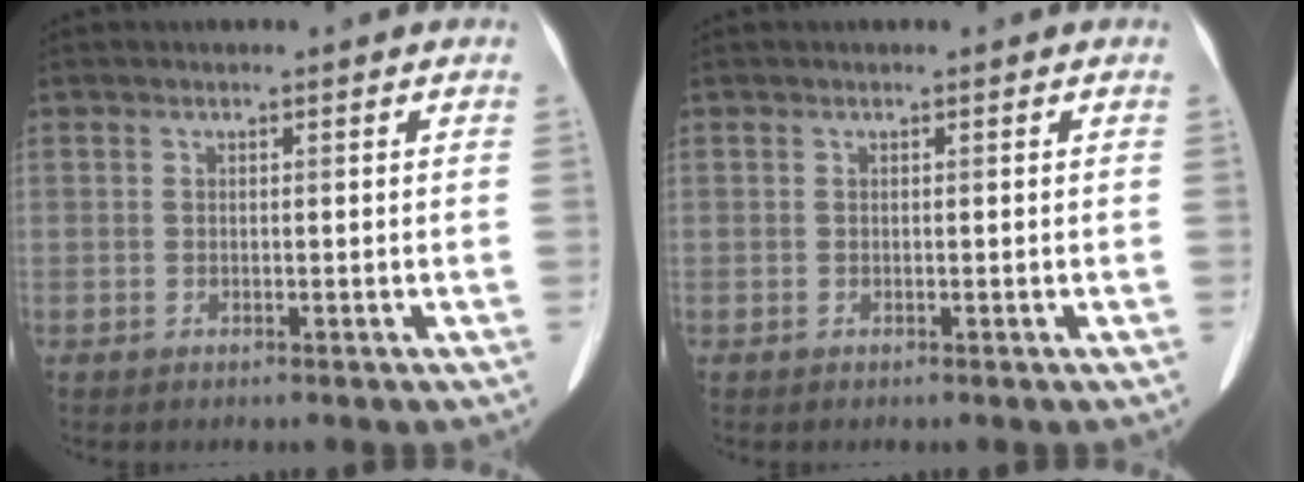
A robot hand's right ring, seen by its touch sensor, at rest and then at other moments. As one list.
[{"total": 0.0}]